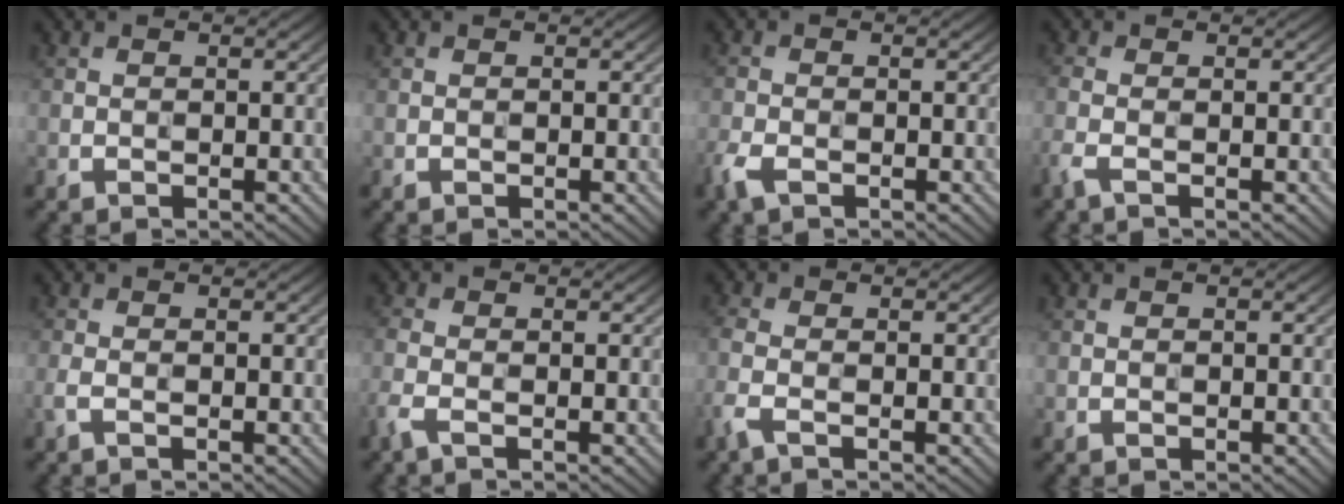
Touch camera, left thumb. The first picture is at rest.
{"total": 0.0}
{"total": 2.7, "force": [-1.7, 1.2, 1.8], "torque": [-0.049, -0.006, -0.041]}
{"total": 2.0, "force": [-1.1, 0.5, 1.7], "torque": [-0.051, -0.003, -0.033]}
{"total": 1.4, "force": [-0.5, 0.4, 1.2], "torque": [-0.033, 0.001, -0.017]}
{"total": 2.4, "force": [-1.3, 0.6, 1.9], "torque": [-0.058, -0.004, -0.039]}
{"total": 2.7, "force": [-1.4, 0.7, 2.3], "torque": [-0.066, -0.004, -0.043]}
{"total": 0.0}